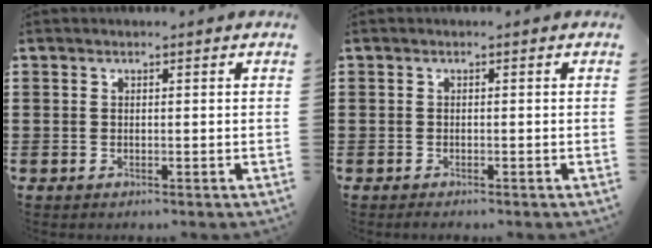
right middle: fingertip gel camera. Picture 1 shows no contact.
{"total": 0.5, "force": [-0.5, 0.1, 0.2], "torque": [-0.005, -0.003, -0.008]}